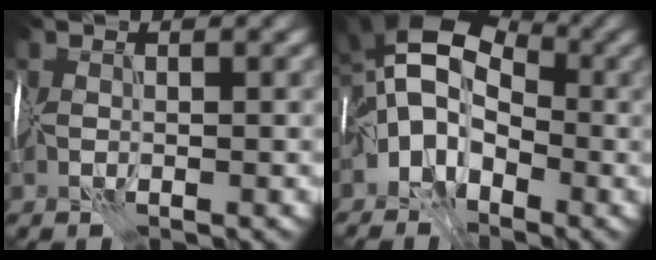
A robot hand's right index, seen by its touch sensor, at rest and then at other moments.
{"total": 8.6, "force": [-1.3, 6.1, 6.0], "torque": [-0.084, 0.029, -0.046]}